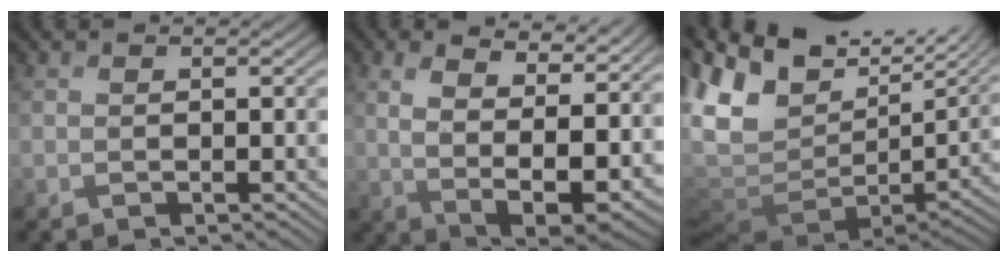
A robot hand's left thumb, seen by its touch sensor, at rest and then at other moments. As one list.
[{"total": 13.7, "force": [5.1, 7.0, 10.6], "torque": [-0.185, -0.003, 0.086]}, {"total": 14.1, "force": [3.0, 8.3, 11.1], "torque": [-0.232, -0.011, 0.094]}]